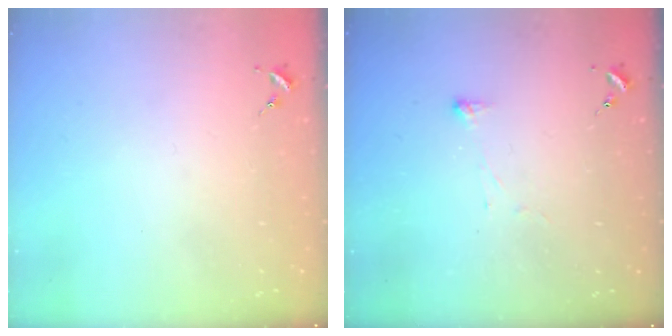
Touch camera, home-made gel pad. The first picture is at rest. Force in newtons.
{"total": 2.9, "press": 2.8, "slide": 0.5}